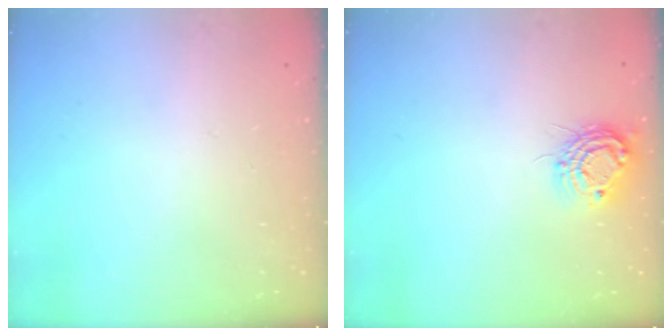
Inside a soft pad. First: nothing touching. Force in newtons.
{"total": 9.8, "press": 9.8, "slide": 0.8}